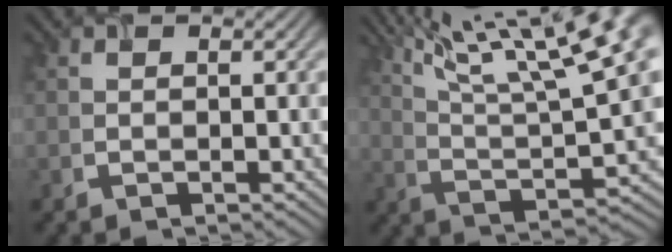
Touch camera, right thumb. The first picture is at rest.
{"total": 18.5, "force": [11.4, 4.5, 13.9], "torque": [-0.225, 0.020, 0.178]}